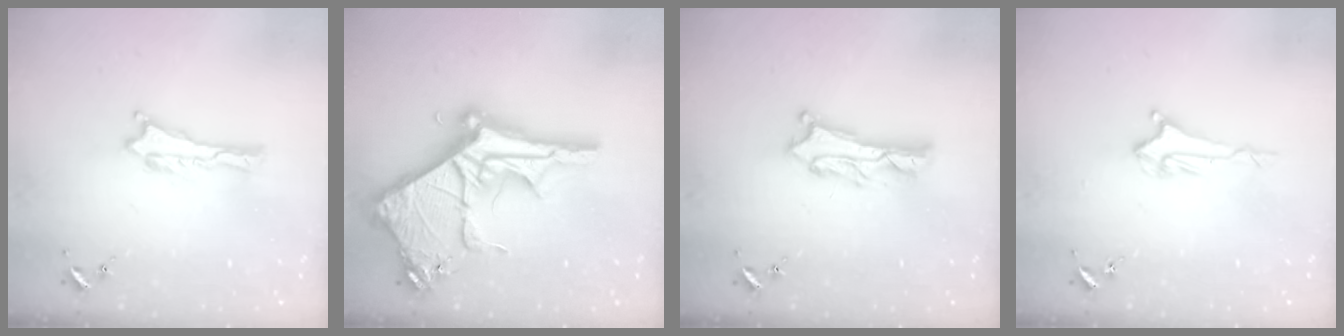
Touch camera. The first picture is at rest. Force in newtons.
{"total": 11.6, "press": 11.6, "slide": 1.2}
{"total": 3.7, "press": 3.7, "slide": 0.4}
{"total": 2.1, "press": 2.0, "slide": 0.4}